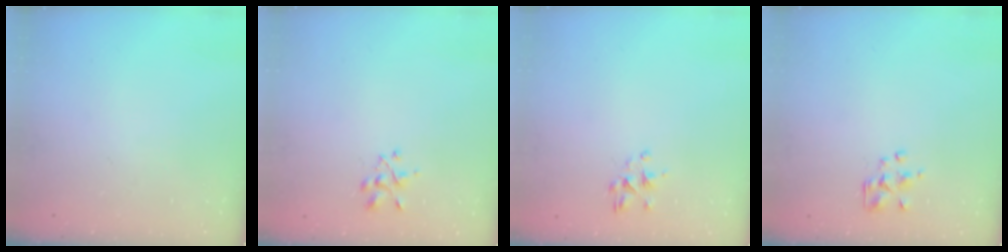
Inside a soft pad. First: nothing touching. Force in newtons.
{"total": 1.7, "press": 1.6, "slide": 0.7}
{"total": 2.8, "press": 2.7, "slide": 0.7}
{"total": 2.5, "press": 2.4, "slide": 0.7}